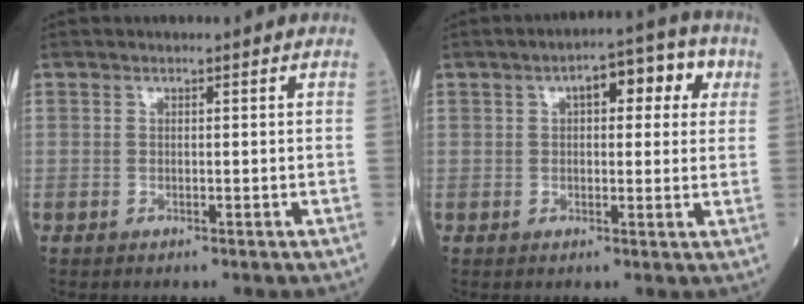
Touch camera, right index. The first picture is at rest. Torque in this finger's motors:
{"motor_torque": [0.52, 0.17, 0.17, 0.06]}